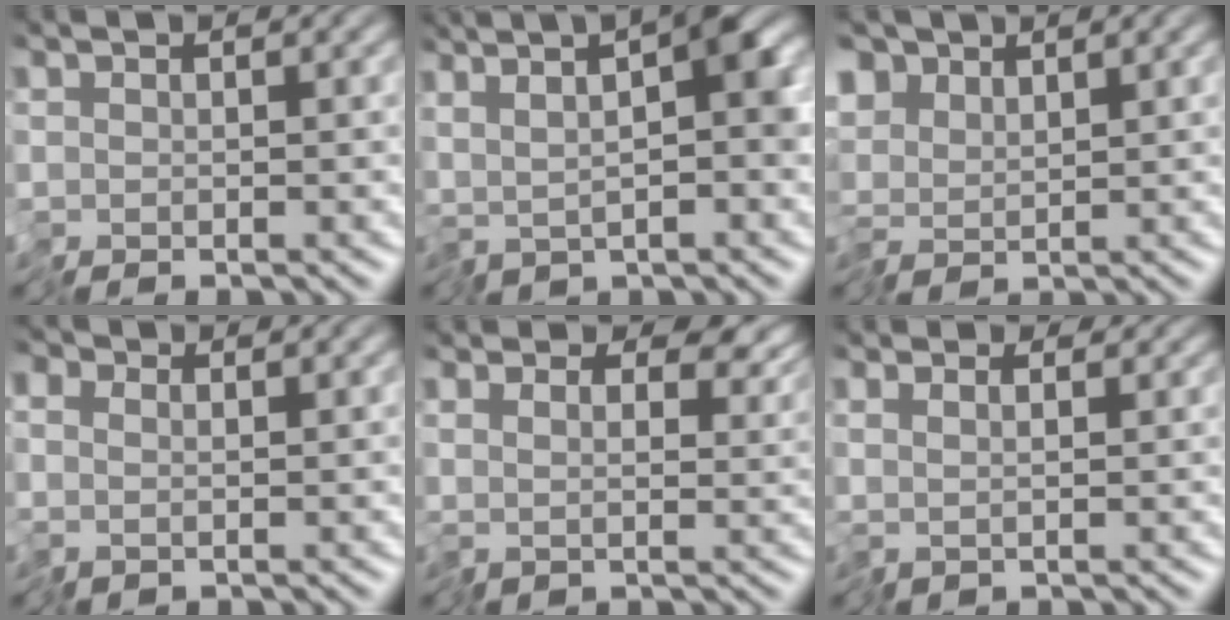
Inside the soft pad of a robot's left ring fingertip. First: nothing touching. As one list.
[{"total": 6.5, "force": [1.6, 1.4, 6.1], "torque": [-0.111, 0.012, 0.027]}, {"total": 2.9, "force": [1.7, 1.8, 1.5], "torque": [-0.038, 0.009, 0.027]}, {"total": 2.8, "force": [0.4, 2.4, 1.5], "torque": [-0.042, 0.008, 0.011]}, {"total": 5.8, "force": [3.7, 3.1, 3.2], "torque": [-0.061, 0.007, 0.064]}, {"total": 1.6, "force": [1.3, 0.6, 0.7], "torque": [-0.019, 0.005, 0.024]}]